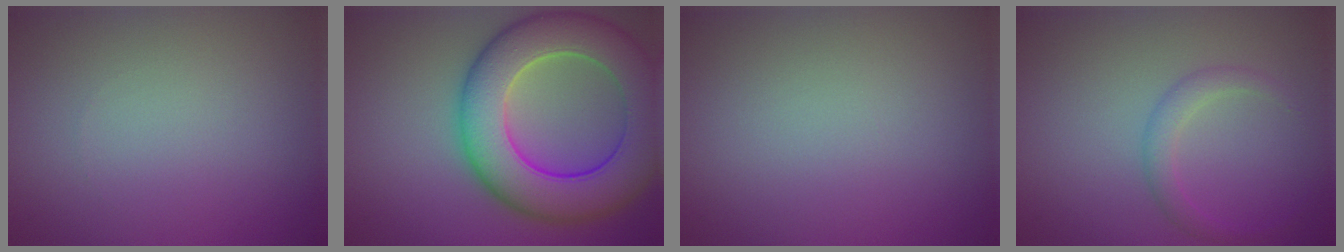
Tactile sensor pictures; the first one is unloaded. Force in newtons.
{"total": 11.1, "press": 11.1, "slide": 0.4}
{"total": 0.0}
{"total": 1.8, "press": 1.8, "slide": 0.1}